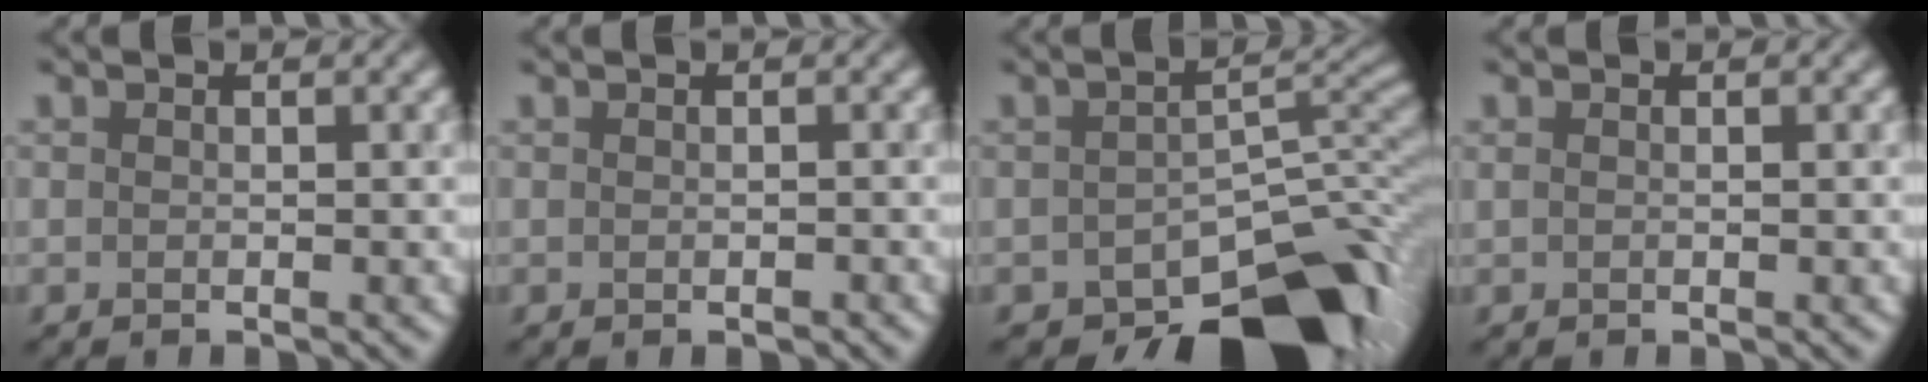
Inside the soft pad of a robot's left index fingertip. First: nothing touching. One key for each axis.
{"total": 0.6, "fx": -0.3, "fy": -0.1, "fz": 0.5, "tx": -0.009, "ty": 0.000, "tz": -0.003}
{"total": 10.9, "fx": -7.2, "fy": 4.9, "fz": 6.4, "tx": -0.063, "ty": -0.010, "tz": -0.116}
{"total": 0.0}